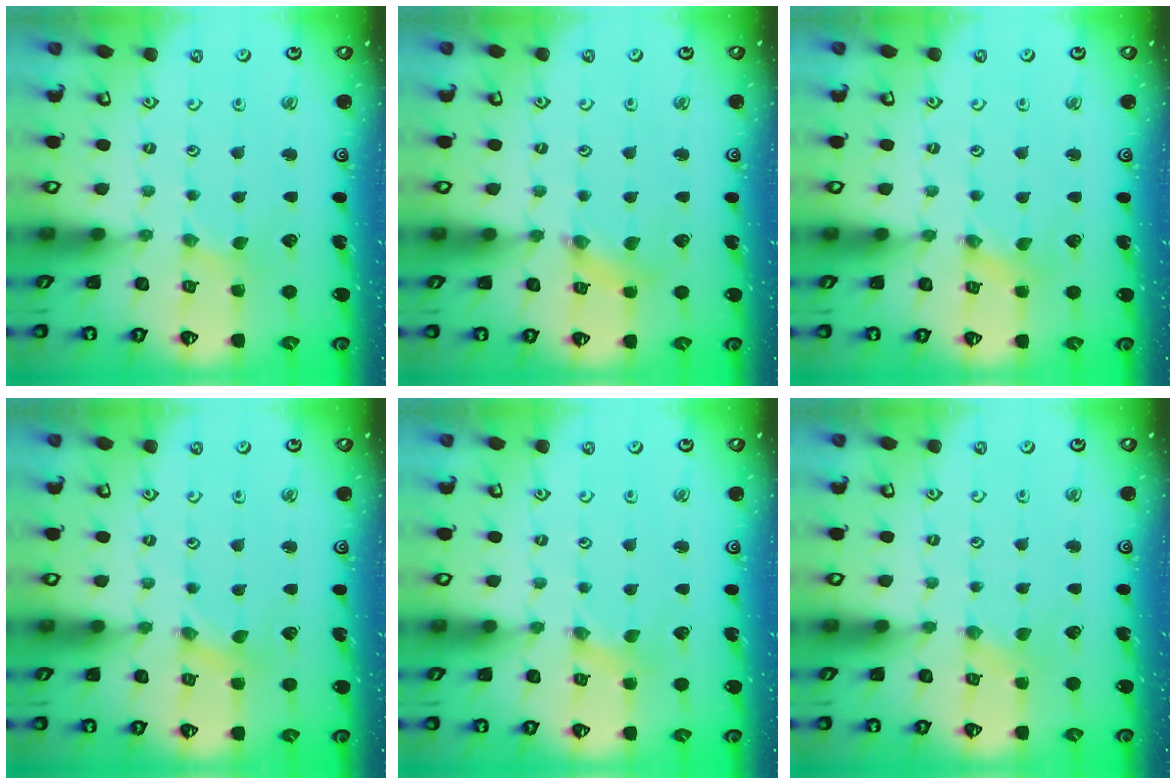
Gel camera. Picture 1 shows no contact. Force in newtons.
{"total": 2.1, "press": 2.1, "slide": 0.3}
{"total": 0.0}
{"total": 0.0}
{"total": 0.0}
{"total": 1.2, "press": 1.1, "slide": 0.2}